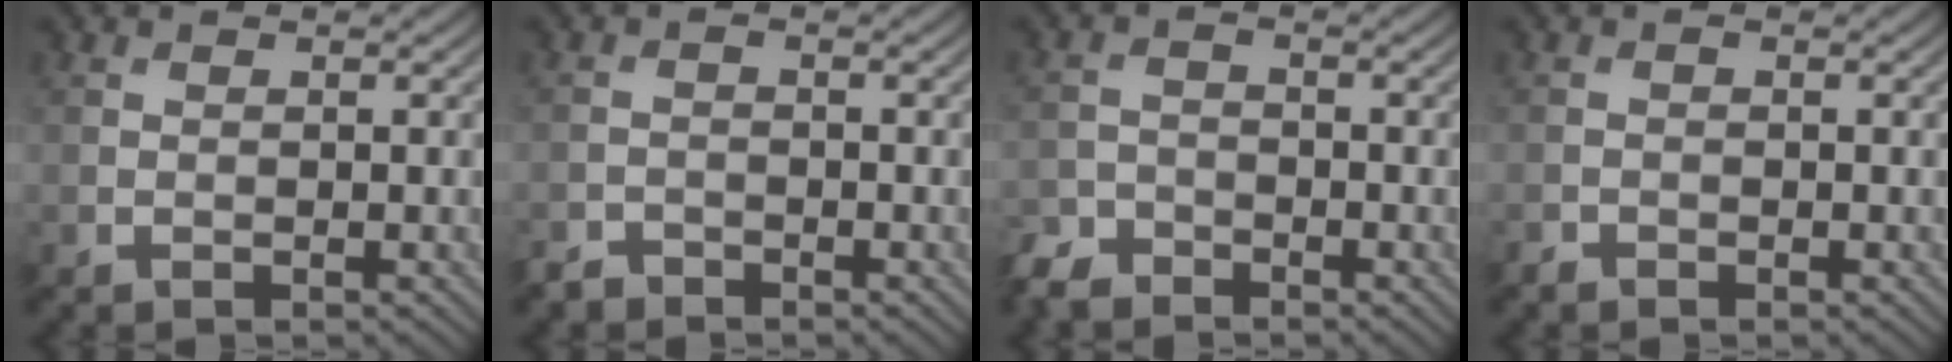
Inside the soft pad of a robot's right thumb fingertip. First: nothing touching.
{"total": 1.7, "force": [-1.6, 0.5, 0.0], "torque": [-0.001, 0.002, -0.035]}
{"total": 3.4, "force": [-3.1, 1.3, 0.6], "torque": [-0.015, -0.003, -0.070]}
{"total": 0.7, "force": [-0.7, 0.2, 0.0], "torque": [-0.001, 0.001, -0.014]}